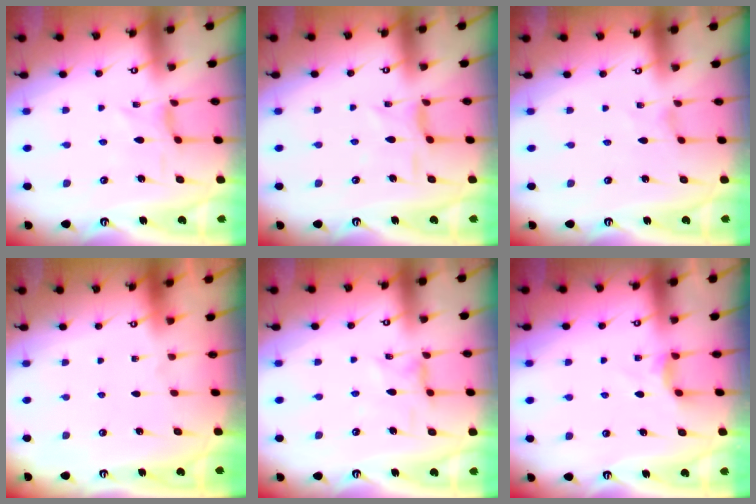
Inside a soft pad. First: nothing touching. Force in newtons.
{"total": 4.4, "press": 4.4, "slide": 0.4}
{"total": 0.0}
{"total": 0.0}
{"total": 1.3, "press": 1.3, "slide": 0.2}
{"total": 2.8, "press": 2.8, "slide": 0.5}